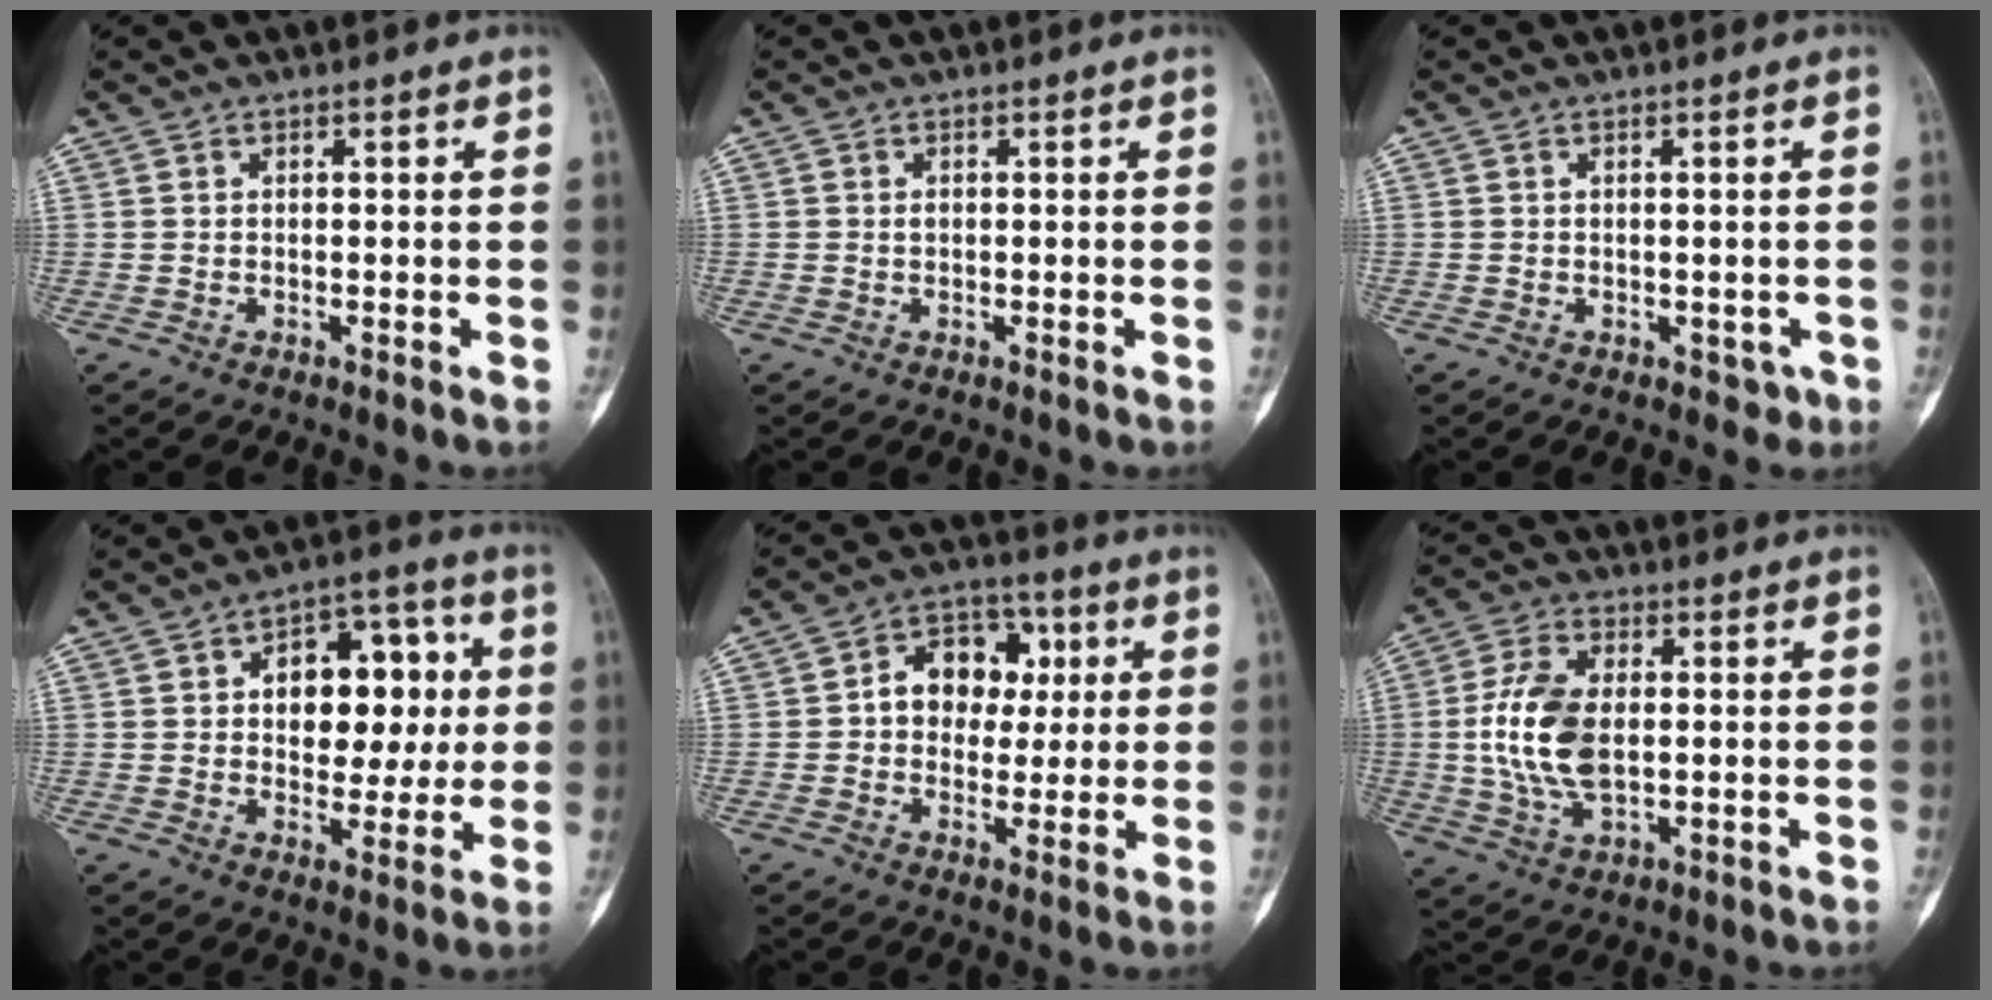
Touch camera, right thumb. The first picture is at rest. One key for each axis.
{"total": 0.6, "fx": 0.1, "fy": 0.4, "fz": 0.4, "tx": -0.005, "ty": 0.001, "tz": 0.001}
{"total": 2.0, "fx": -0.4, "fy": 1.7, "fz": 1.1, "tx": 0.000, "ty": 0.002, "tz": 0.001}
{"total": 14.6, "fx": 2.5, "fy": 9.2, "fz": 11.1, "tx": -0.097, "ty": 0.014, "tz": 0.033}
{"total": 11.3, "fx": 1.8, "fy": 8.6, "fz": 7.1, "tx": -0.056, "ty": 0.017, "tz": 0.020}
{"total": 12.7, "fx": 0.2, "fy": 7.3, "fz": 10.3, "tx": -0.209, "ty": 0.003, "tz": 0.008}